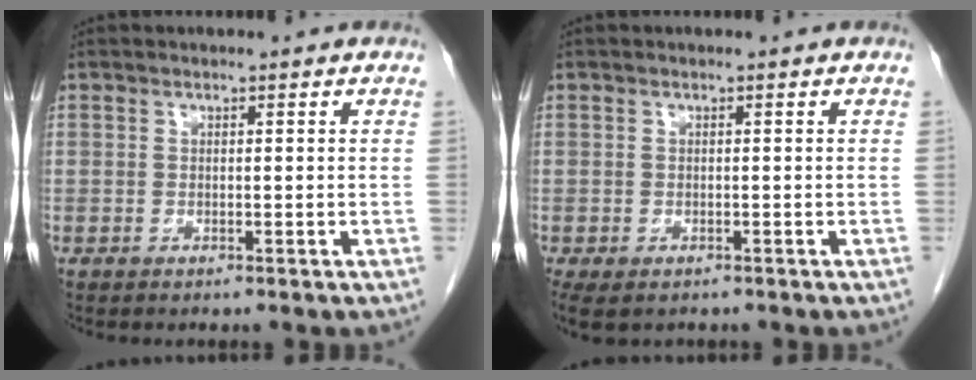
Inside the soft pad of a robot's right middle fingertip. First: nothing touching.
{"total": 4.7, "force": [-3.0, 2.8, 2.3], "torque": [-0.050, -0.011, -0.045]}